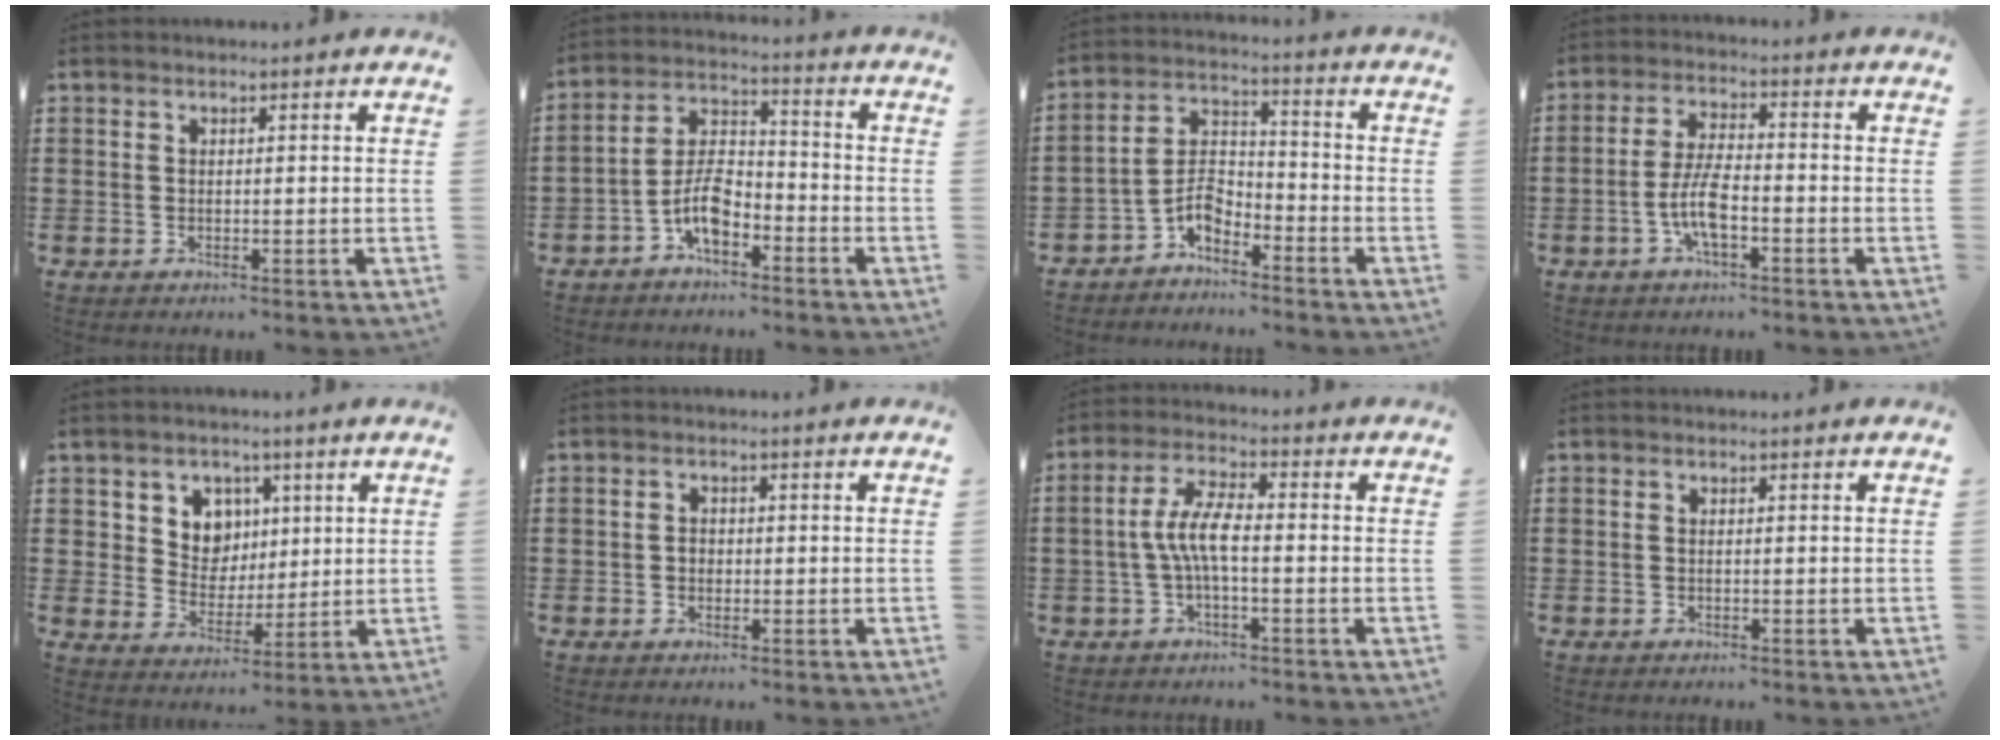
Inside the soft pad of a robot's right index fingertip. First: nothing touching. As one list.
[{"total": 6.6, "force": [-3.6, 3.0, 4.7], "torque": [-0.109, 0.006, -0.072]}, {"total": 4.9, "force": [-3.7, 2.3, 2.3], "torque": [-0.061, -0.001, -0.077]}, {"total": 6.3, "force": [-2.2, 1.8, 5.6], "torque": [-0.129, -0.008, -0.048]}, {"total": 6.7, "force": [2.6, 6.0, 1.6], "torque": [-0.052, 0.003, 0.045]}, {"total": 1.3, "force": [-0.3, 1.0, 0.7], "torque": [-0.016, 0.004, -0.006]}, {"total": 6.1, "force": [-1.1, 1.8, 5.8], "torque": [-0.131, -0.004, -0.027]}, {"total": 0.0}]